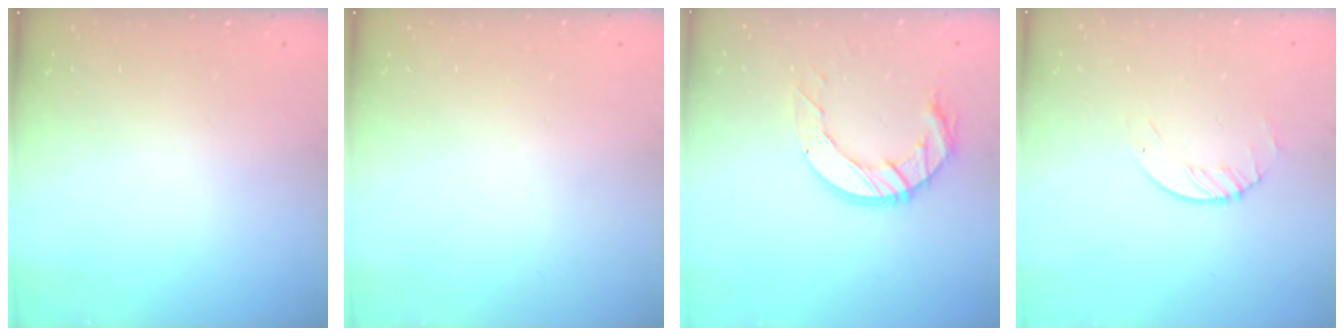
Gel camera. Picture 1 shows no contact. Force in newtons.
{"total": 0.0}
{"total": 11.0, "press": 11.0, "slide": 1.2}
{"total": 1.6, "press": 1.6, "slide": 0.2}